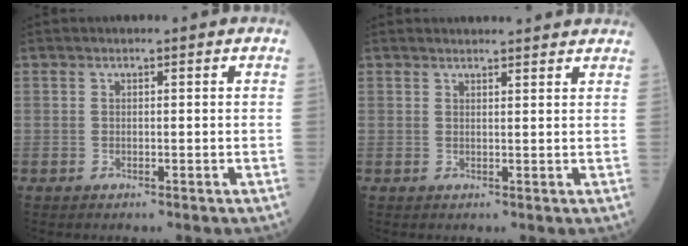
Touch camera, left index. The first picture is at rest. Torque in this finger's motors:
{"motor_torque": [-0.11, -1.83, 0.02, -0.01]}